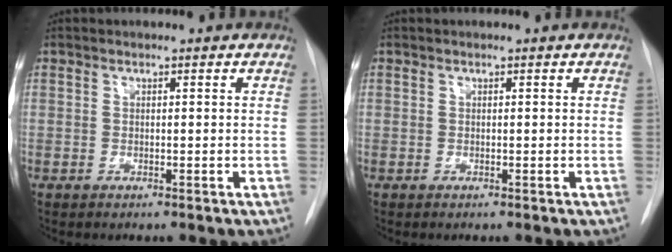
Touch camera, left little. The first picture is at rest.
{"total": 0.0}